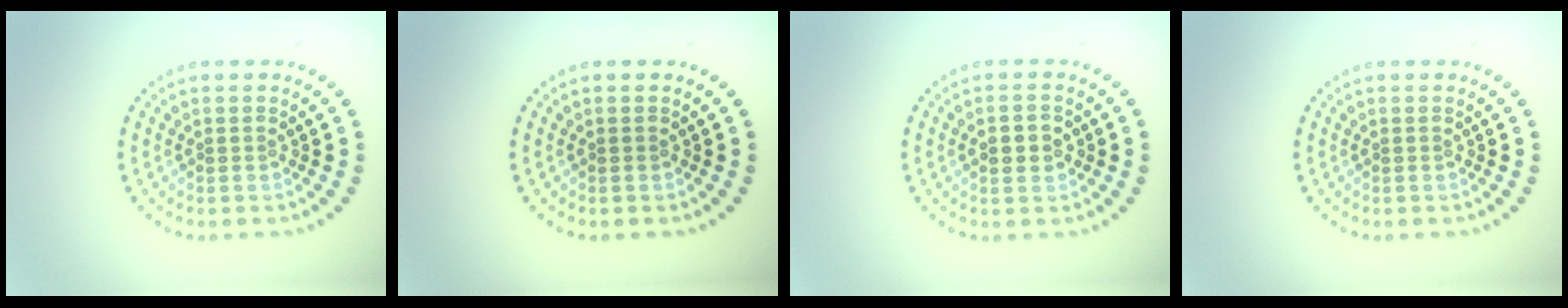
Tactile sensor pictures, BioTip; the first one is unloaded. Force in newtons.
{"total": 0.0}
{"total": 2.8, "press": 2.8, "slide": 0.2}
{"total": 0.0}